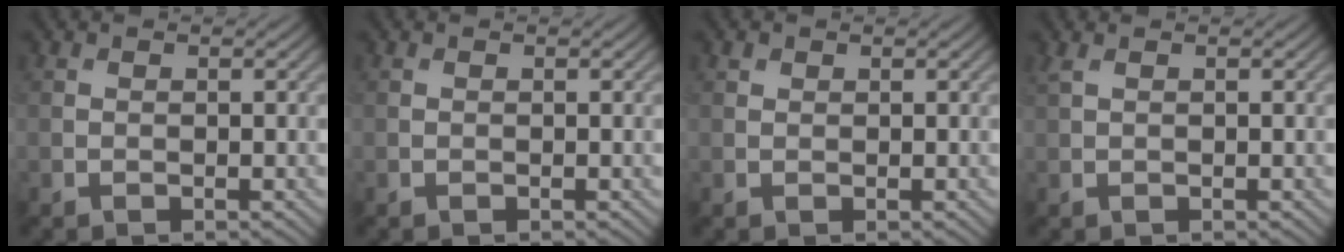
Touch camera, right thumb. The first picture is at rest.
{"total": 0.0}
{"total": 0.6, "force": [0.4, 0.4, 0.1], "torque": [-0.001, -0.001, 0.009]}
{"total": 1.0, "force": [0.6, 0.2, 0.7], "torque": [-0.023, 0.005, 0.014]}